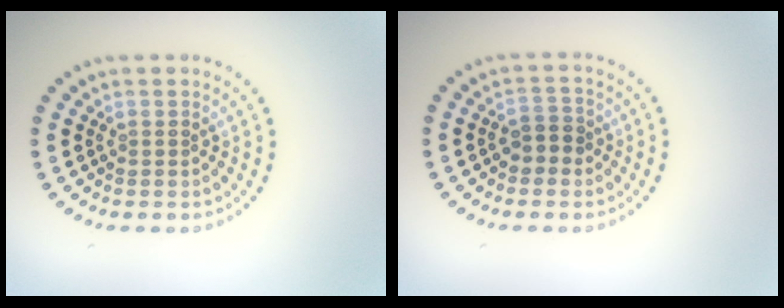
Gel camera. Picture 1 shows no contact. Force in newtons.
{"total": 2.0, "press": 1.9, "slide": 0.6}